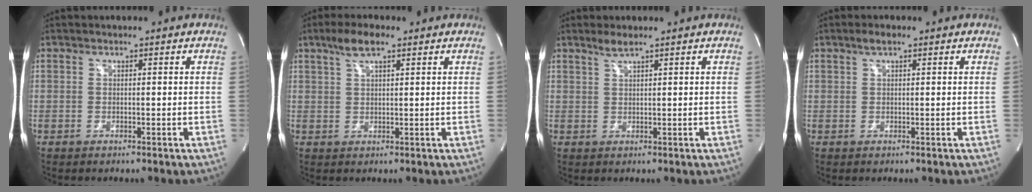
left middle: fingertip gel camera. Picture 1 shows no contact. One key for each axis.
{"total": 4.4, "fx": 2.8, "fy": 1.0, "fz": 3.2, "tx": -0.070, "ty": 0.013, "tz": 0.054}
{"total": 1.7, "fx": 1.4, "fy": -0.2, "fz": 1.0, "tx": -0.026, "ty": 0.002, "tz": 0.031}
{"total": 1.6, "fx": 1.0, "fy": 0.4, "fz": 1.2, "tx": -0.028, "ty": 0.009, "tz": 0.019}